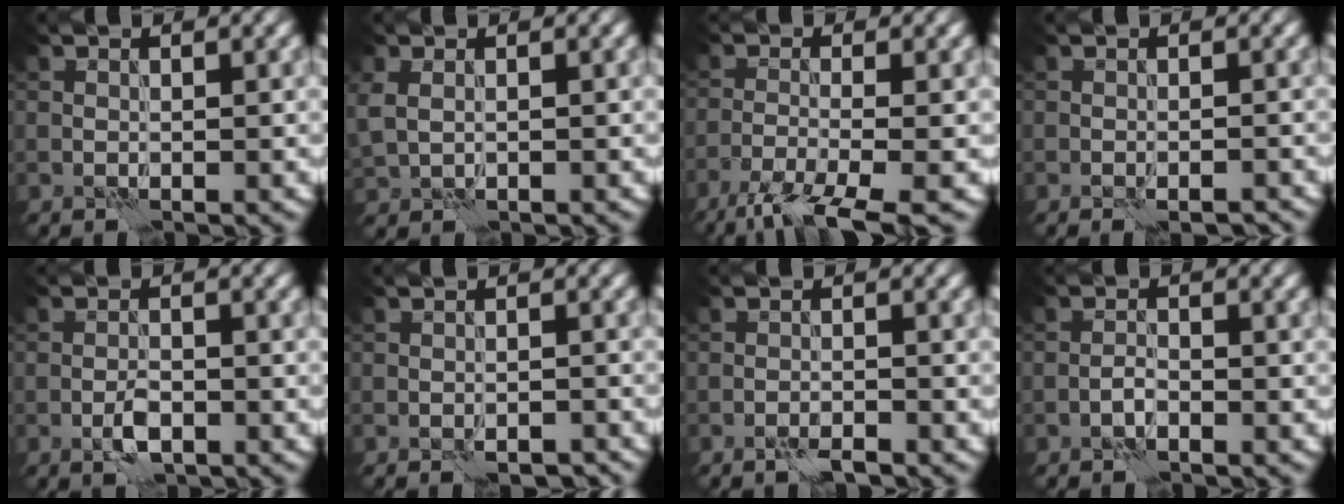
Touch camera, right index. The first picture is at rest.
{"total": 1.9, "force": [0.6, 1.4, 1.2], "torque": [-0.035, 0.002, 0.020]}
{"total": 6.5, "force": [-4.3, 1.5, 4.7], "torque": [-0.080, -0.008, -0.088]}
{"total": 1.6, "force": [-1.1, 0.3, 1.1], "torque": [-0.017, 0.002, -0.015]}
{"total": 2.0, "force": [-1.0, 0.7, 1.6], "torque": [-0.029, 0.002, -0.022]}
{"total": 2.1, "force": [-1.5, 0.7, 1.2], "torque": [-0.018, 0.002, -0.019]}
{"total": 1.5, "force": [-1.1, 0.2, 1.0], "torque": [-0.018, 0.003, -0.022]}
{"total": 0.9, "force": [-0.6, 0.3, 0.5], "torque": [-0.012, 0.006, -0.015]}